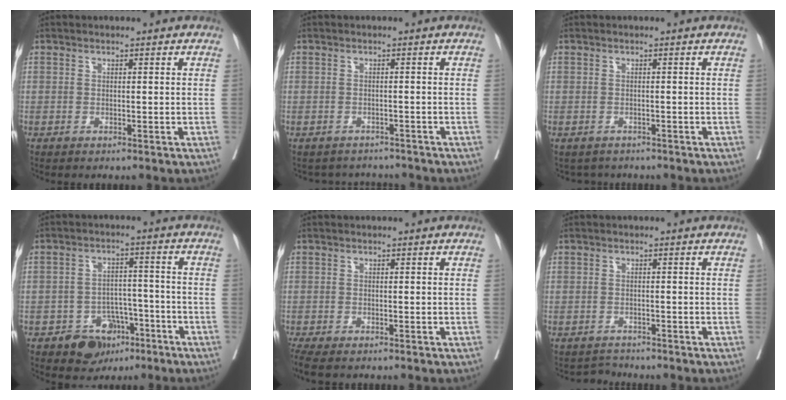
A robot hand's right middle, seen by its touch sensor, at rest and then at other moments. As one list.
[{"total": 3.7, "force": [-3.4, 1.1, -0.8], "torque": [0.013, 0.007, -0.048]}, {"total": 2.5, "force": [-2.1, 1.3, 0.0], "torque": [-0.002, 0.000, -0.032]}, {"total": 6.8, "force": [-4.0, 4.9, 2.5], "torque": [-0.028, 0.013, -0.055]}, {"total": 3.8, "force": [-3.1, 0.9, 2.1], "torque": [-0.040, -0.014, -0.054]}, {"total": 1.6, "force": [-1.3, 0.3, -0.8], "torque": [0.015, -0.006, -0.023]}]